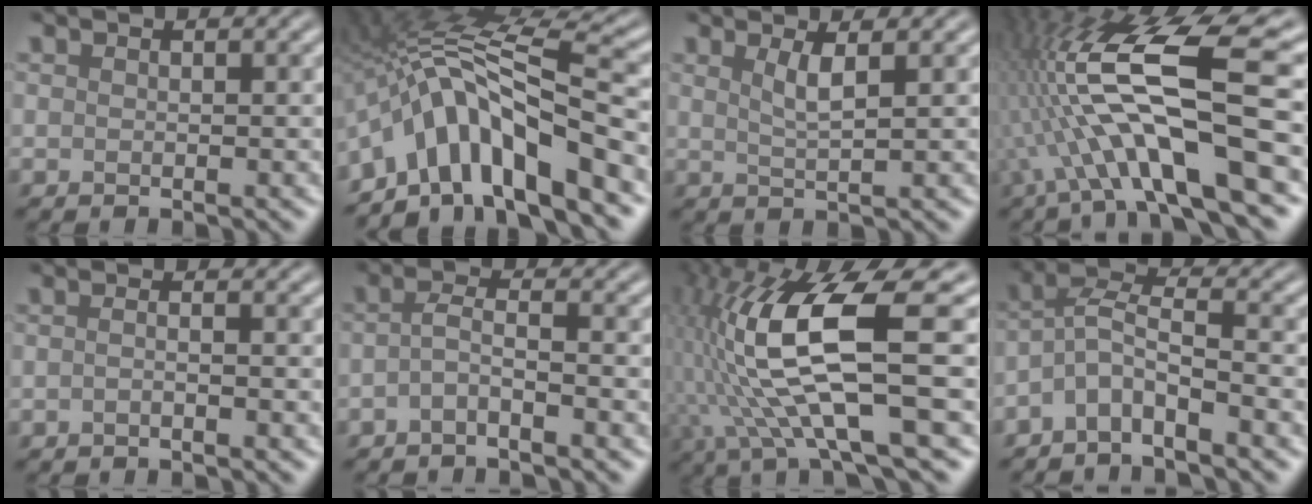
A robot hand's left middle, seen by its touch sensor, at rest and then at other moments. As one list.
[{"total": 11.5, "force": [-5.5, 3.2, 9.6], "torque": [-0.159, 0.033, -0.088]}, {"total": 1.7, "force": [0.8, 0.2, 1.5], "torque": [-0.027, 0.008, 0.022]}, {"total": 12.0, "force": [-2.0, 2.7, 11.6], "torque": [-0.220, 0.032, -0.030]}, {"total": 0.9, "force": [-0.5, 0.2, 0.7], "torque": [-0.006, -0.002, -0.012]}, {"total": 1.8, "force": [-1.2, 0.1, 1.3], "torque": [-0.032, 0.011, -0.024]}, {"total": 11.3, "force": [0.4, 3.4, 10.8], "torque": [-0.227, -0.004, 0.020]}, {"total": 3.7, "force": [-2.8, 0.5, 2.4], "torque": [-0.048, 0.015, -0.052]}]